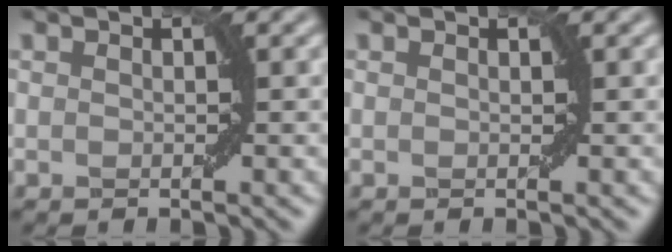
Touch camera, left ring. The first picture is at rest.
{"total": 0.0}